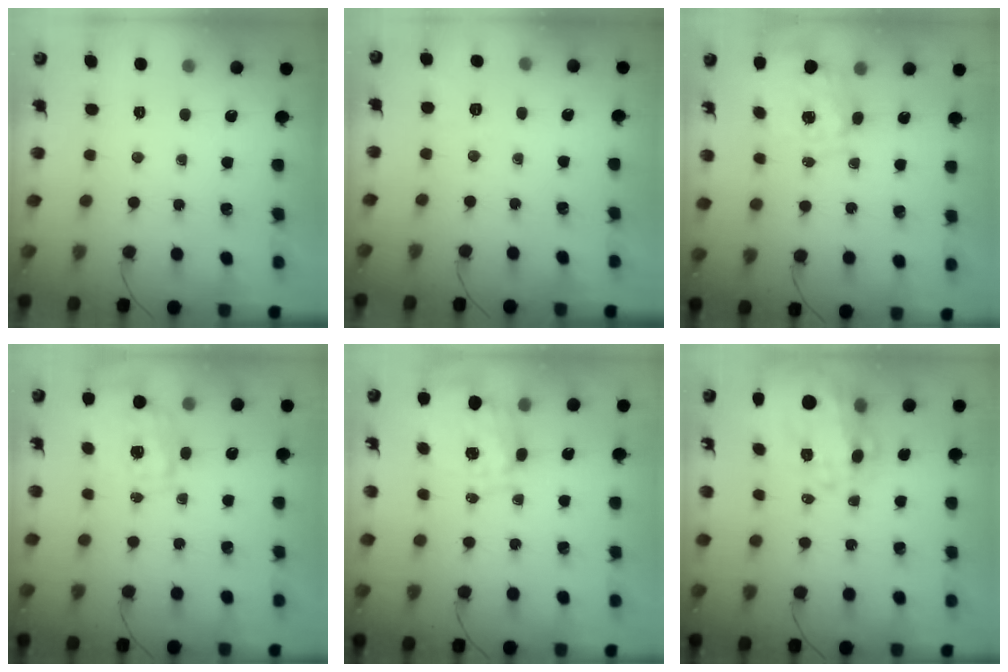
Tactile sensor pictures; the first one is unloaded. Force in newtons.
{"total": 2.2, "press": 0.9, "slide": 2.0}
{"total": 1.3, "press": 1.2, "slide": 0.5}
{"total": 1.7, "press": 1.6, "slide": 0.5}
{"total": 1.3, "press": 1.2, "slide": 0.4}
{"total": 12.2, "press": 11.9, "slide": 2.8}